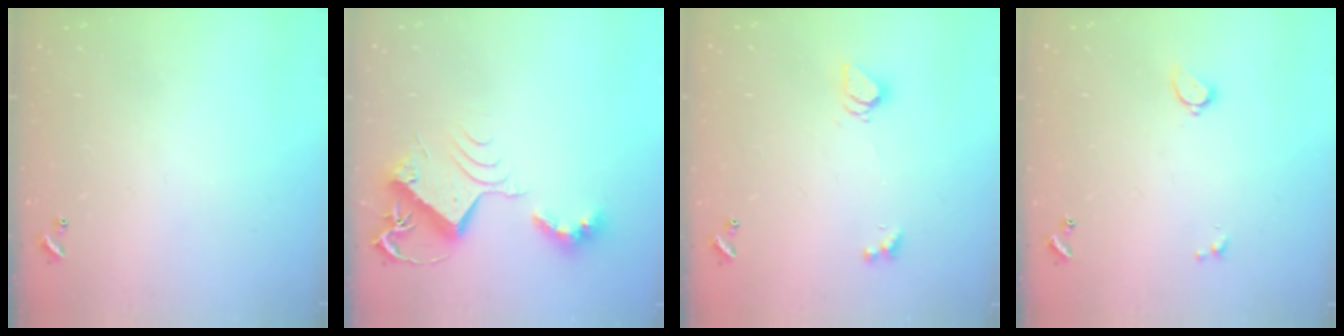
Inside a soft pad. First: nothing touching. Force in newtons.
{"total": 10.8, "press": 10.8, "slide": 0.4}
{"total": 2.5, "press": 2.5, "slide": 0.2}
{"total": 1.5, "press": 1.4, "slide": 0.3}